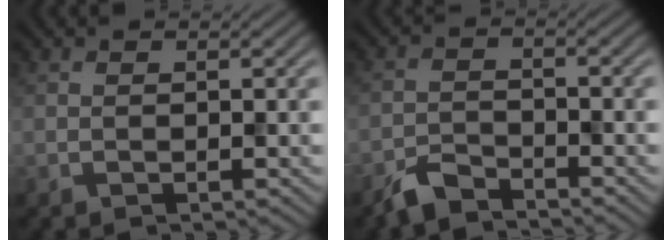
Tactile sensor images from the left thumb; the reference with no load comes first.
{"total": 3.5, "force": [-3.2, 0.9, 1.2], "torque": [-0.024, -0.003, -0.072]}